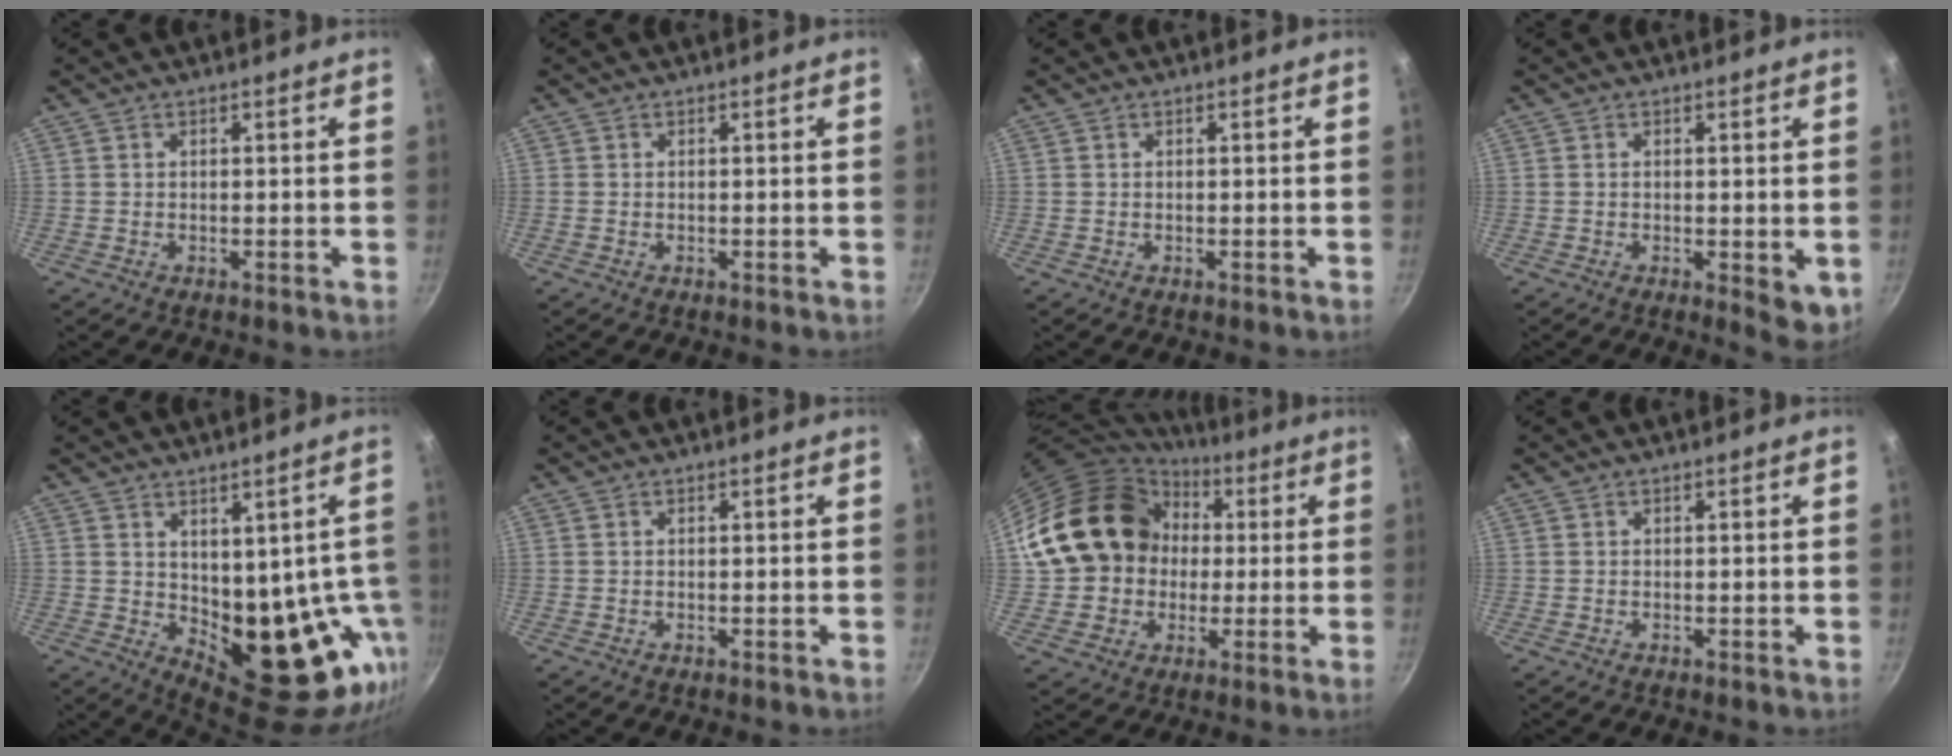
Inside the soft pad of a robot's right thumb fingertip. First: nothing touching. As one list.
[{"total": 0.0}, {"total": 0.0}, {"total": 4.9, "force": [-0.3, 2.0, 4.4], "torque": [-0.057, -0.012, -0.003]}, {"total": 16.9, "force": [-0.5, 10.0, 13.6], "torque": [-0.120, -0.018, 0.022]}, {"total": 0.0}, {"total": 18.5, "force": [2.5, 15.9, 9.2], "torque": [-0.144, 0.041, 0.046]}, {"total": 0.0}]